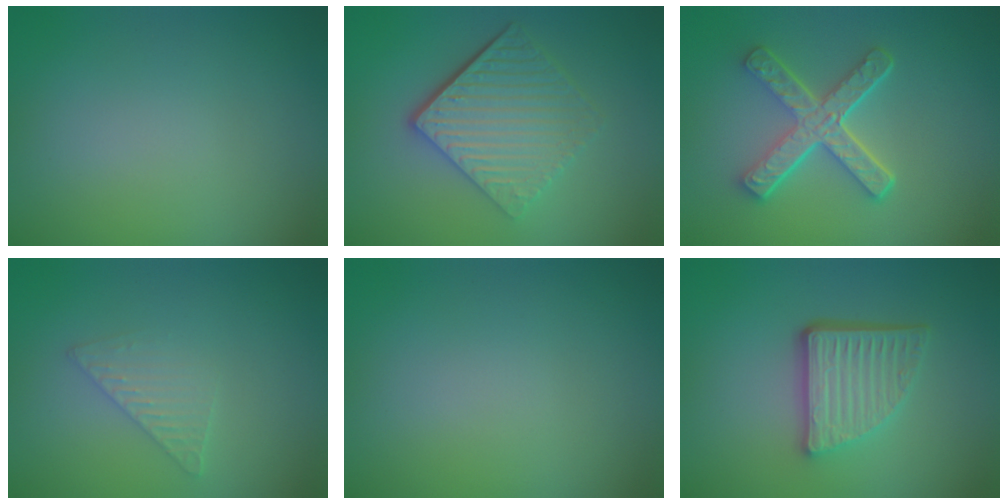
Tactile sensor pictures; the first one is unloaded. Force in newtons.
{"total": 6.1, "press": 4.0, "slide": 4.5}
{"total": 5.1, "press": 3.9, "slide": 3.3}
{"total": 1.6, "press": 1.6, "slide": 0.1}
{"total": 0.0}
{"total": 5.1, "press": 3.6, "slide": 3.6}